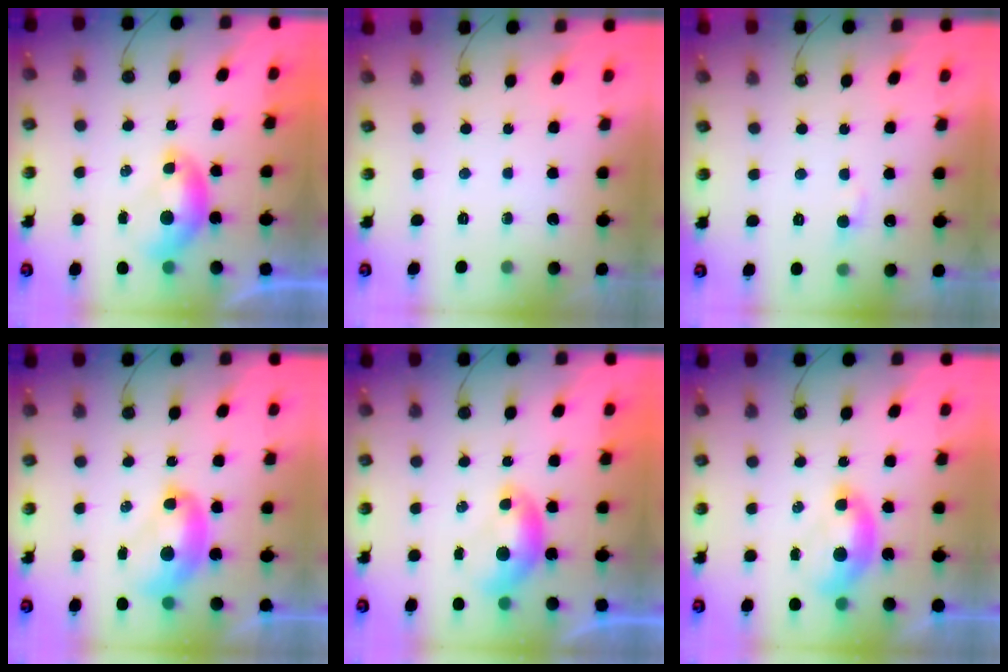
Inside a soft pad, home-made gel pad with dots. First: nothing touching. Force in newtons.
{"total": 0.0}
{"total": 2.2, "press": 2.2, "slide": 0.4}
{"total": 3.6, "press": 3.6, "slide": 0.4}
{"total": 0.0}
{"total": 1.5, "press": 1.4, "slide": 0.6}